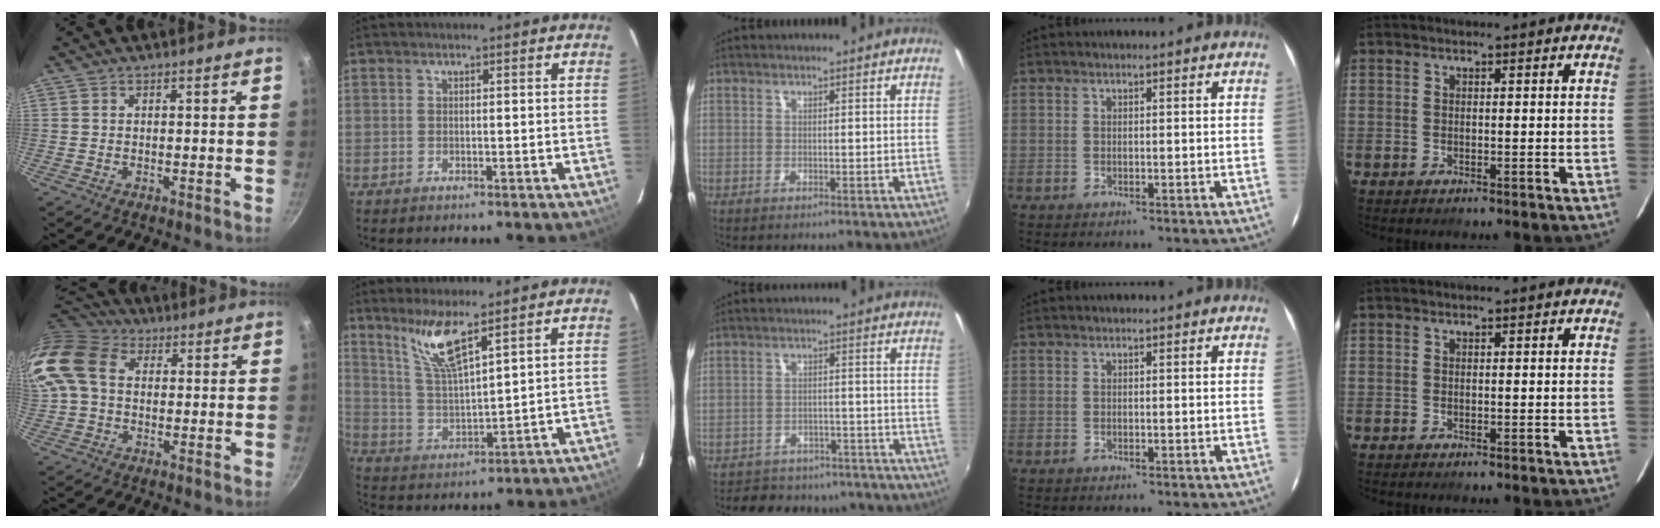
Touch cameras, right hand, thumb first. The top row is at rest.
{"thumb": {"total": 13.8, "force": [2.3, 10.1, 9.1], "torque": [-0.177, 0.023, 0.027]}, "index": {"total": 8.8, "force": [6.3, 0.8, 6.1], "torque": [-0.116, -0.003, 0.135]}, "middle": {"total": 17.7, "force": [-15.4, 7.0, 5.2], "torque": [-0.115, 0.024, -0.184]}}